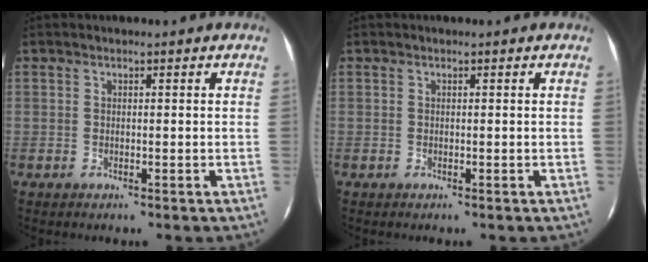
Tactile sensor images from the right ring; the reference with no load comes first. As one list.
[{"total": 0.0}]